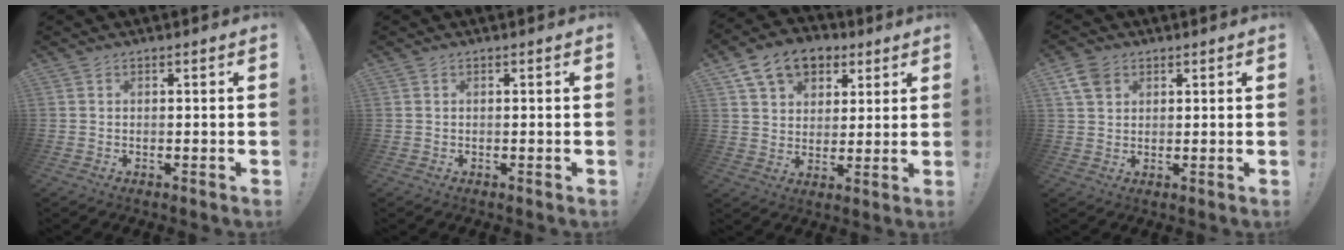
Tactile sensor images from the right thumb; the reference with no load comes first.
{"total": 0.0}
{"total": 13.1, "force": [6.9, 9.3, 5.9], "torque": [-0.094, -0.029, 0.135]}
{"total": 6.2, "force": [3.2, 4.3, 3.0], "torque": [-0.049, -0.006, 0.064]}